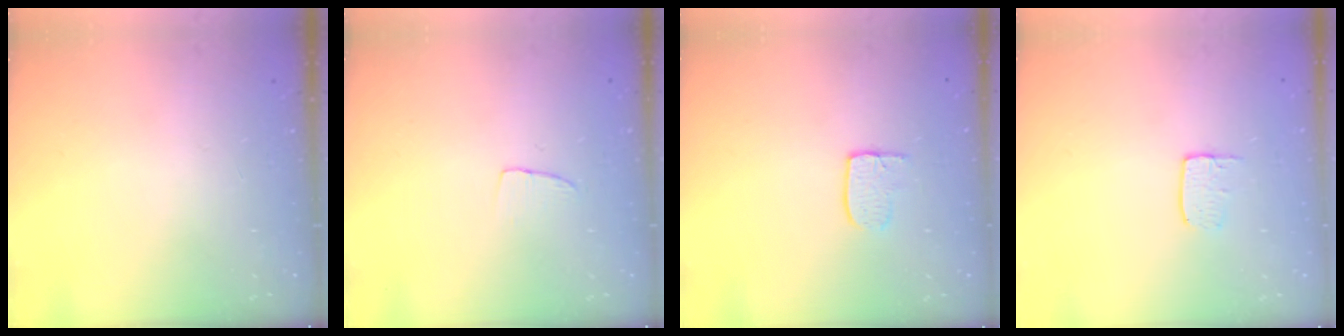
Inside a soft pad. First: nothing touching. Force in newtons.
{"total": 3.3, "press": 3.3, "slide": 0.2}
{"total": 4.9, "press": 4.9, "slide": 0.3}
{"total": 4.3, "press": 4.3, "slide": 0.3}